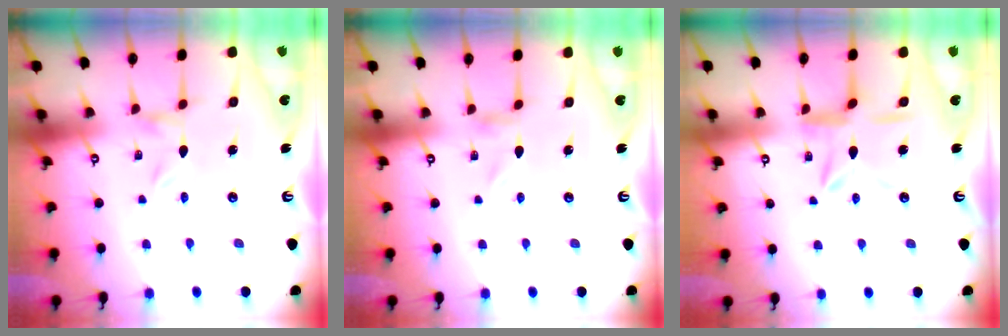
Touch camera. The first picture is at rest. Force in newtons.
{"total": 0.0}
{"total": 8.2, "press": 8.2, "slide": 0.6}